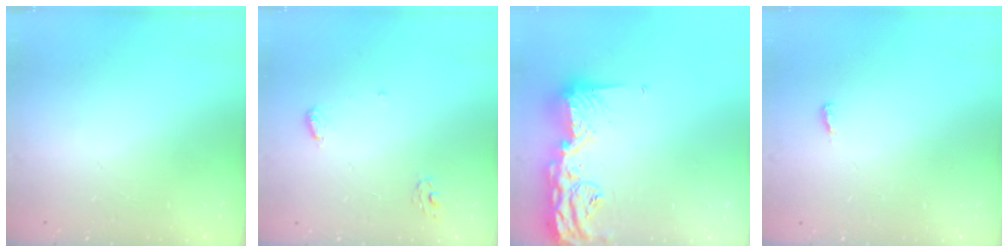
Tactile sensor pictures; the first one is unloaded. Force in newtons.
{"total": 4.7, "press": 4.7, "slide": 0.4}
{"total": 17.7, "press": 17.6, "slide": 0.9}
{"total": 2.6, "press": 2.4, "slide": 1.0}